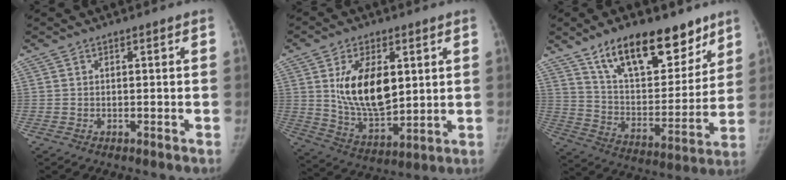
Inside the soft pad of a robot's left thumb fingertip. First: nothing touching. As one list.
[{"total": 15.2, "force": [3.5, 8.3, 12.2], "torque": [-0.187, -0.026, 0.076]}, {"total": 21.8, "force": [14.4, 9.9, 13.0], "torque": [-0.153, -0.064, 0.244]}]